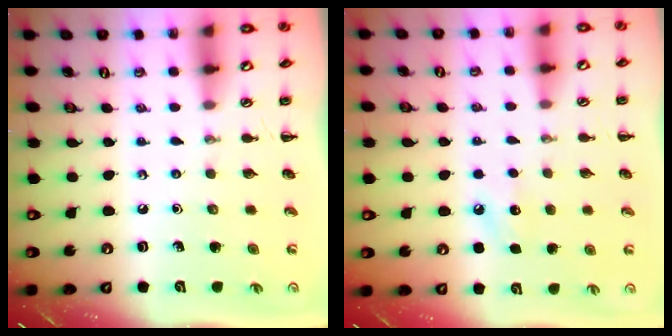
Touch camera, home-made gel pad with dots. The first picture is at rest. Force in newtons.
{"total": 6.4, "press": 6.2, "slide": 1.5}